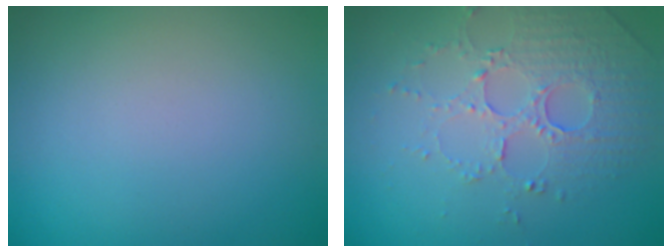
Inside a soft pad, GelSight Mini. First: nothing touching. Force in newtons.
{"total": 5.0, "press": 3.4, "slide": 3.6}